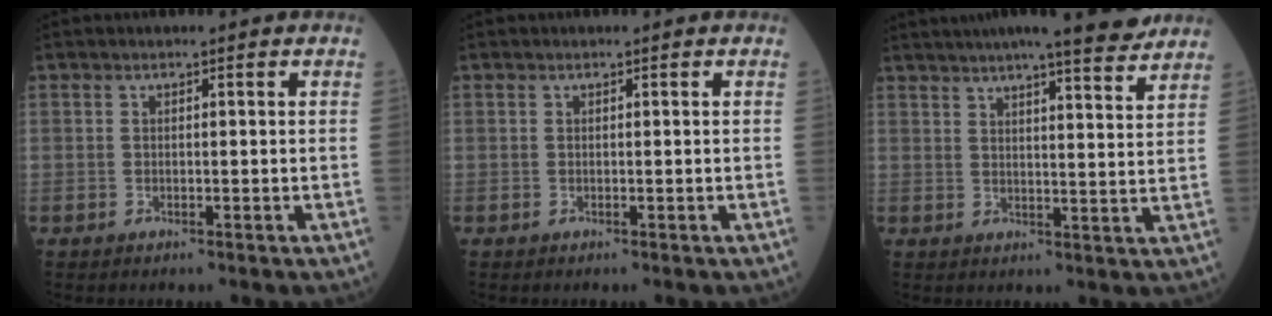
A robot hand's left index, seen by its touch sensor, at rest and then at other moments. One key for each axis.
{"total": 0.0}
{"total": 15.5, "fx": 13.2, "fy": 1.2, "fz": 7.9, "tx": -0.125, "ty": 0.010, "tz": 0.178}